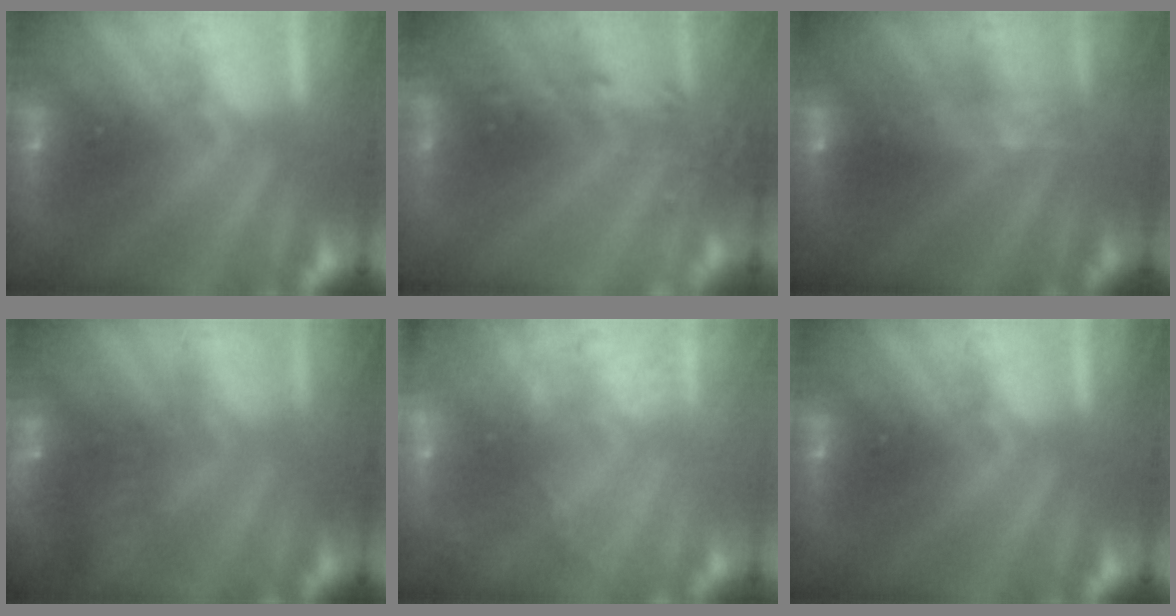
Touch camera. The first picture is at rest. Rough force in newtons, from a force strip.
{"total": 6.7}
{"total": 7.0}
{"total": 9.3}
{"total": 8.5}
{"total": 0.0}